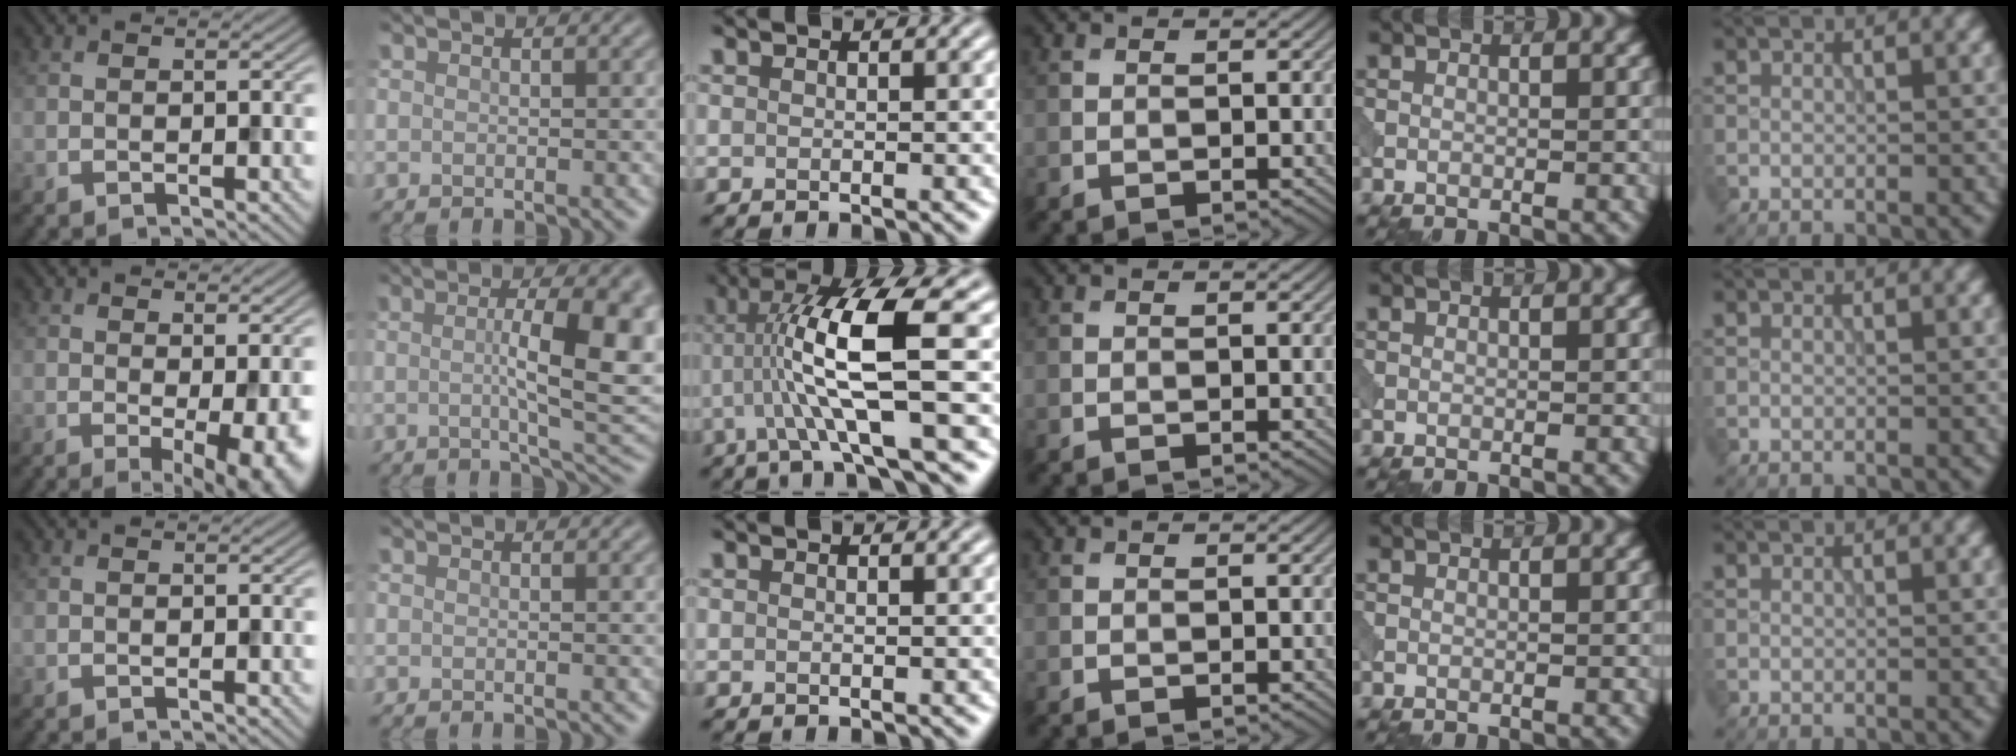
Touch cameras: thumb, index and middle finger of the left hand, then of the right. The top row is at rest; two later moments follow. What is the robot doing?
{"motion": "pour", "object": "beaker"}